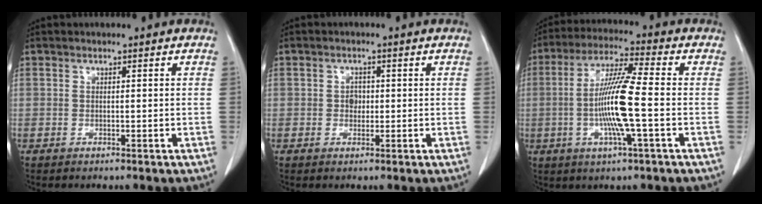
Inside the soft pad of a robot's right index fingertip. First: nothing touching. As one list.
[{"total": 1.7, "force": [0.0, 1.4, 1.0], "torque": [-0.015, 0.004, 0.000]}, {"total": 11.5, "force": [-1.7, -0.1, 11.4], "torque": [-0.222, -0.003, -0.041]}]